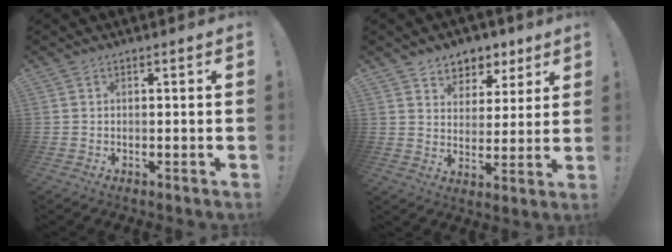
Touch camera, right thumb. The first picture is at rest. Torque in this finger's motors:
{"motor_torque": [-0.07, 0.12, 0.38, 0.46, 0.00]}